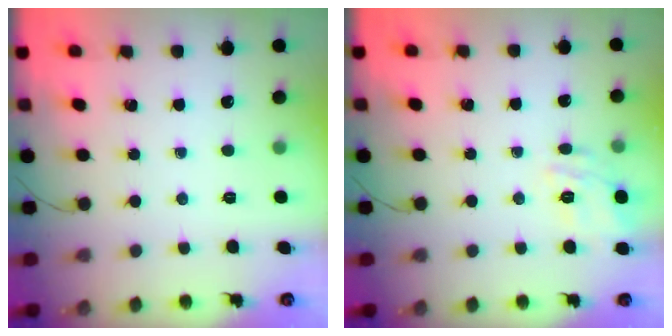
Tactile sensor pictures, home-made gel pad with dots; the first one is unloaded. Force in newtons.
{"total": 7.1, "press": 7.0, "slide": 0.7}